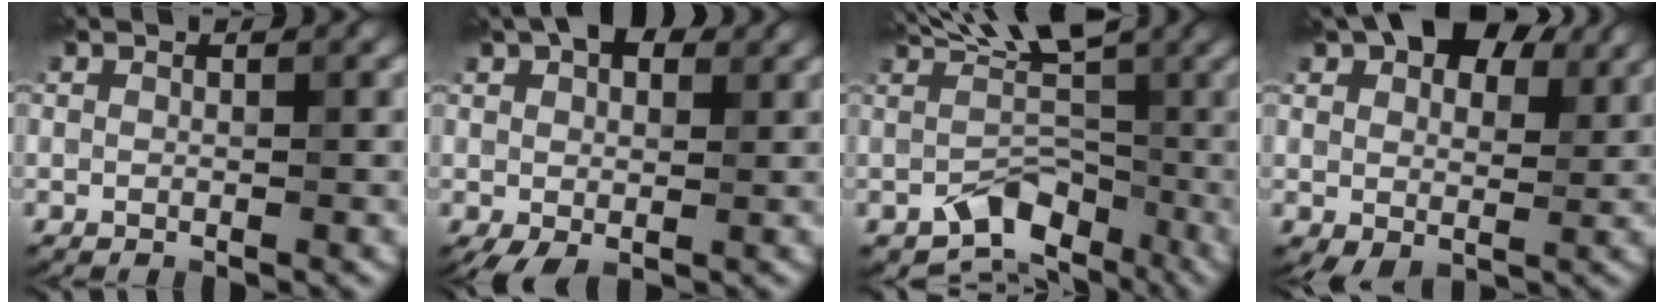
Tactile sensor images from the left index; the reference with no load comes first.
{"total": 5.3, "force": [1.2, 3.2, 4.2], "torque": [-0.076, 0.013, 0.015]}
{"total": 5.5, "force": [-1.1, 3.8, 3.8], "torque": [-0.037, -0.003, -0.021]}
{"total": 10.5, "force": [4.4, 6.3, 7.1], "torque": [-0.102, 0.014, 0.075]}